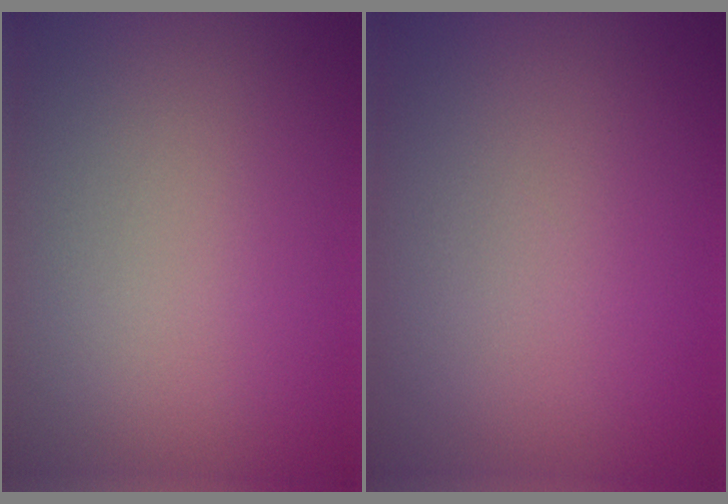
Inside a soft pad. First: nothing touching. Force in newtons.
{"total": 0.0}